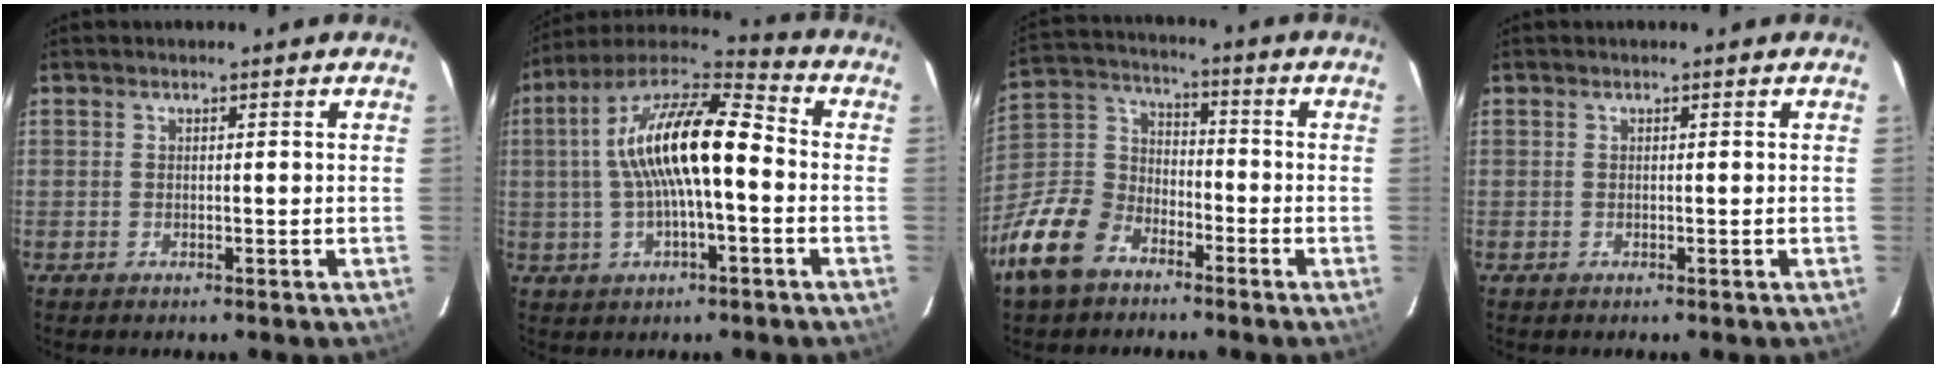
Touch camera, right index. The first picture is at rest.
{"total": 16.3, "force": [-0.3, 4.9, 15.5], "torque": [-0.280, 0.023, -0.013]}
{"total": 15.1, "force": [-9.5, 9.4, 7.0], "torque": [-0.172, 0.028, -0.183]}
{"total": 0.0}